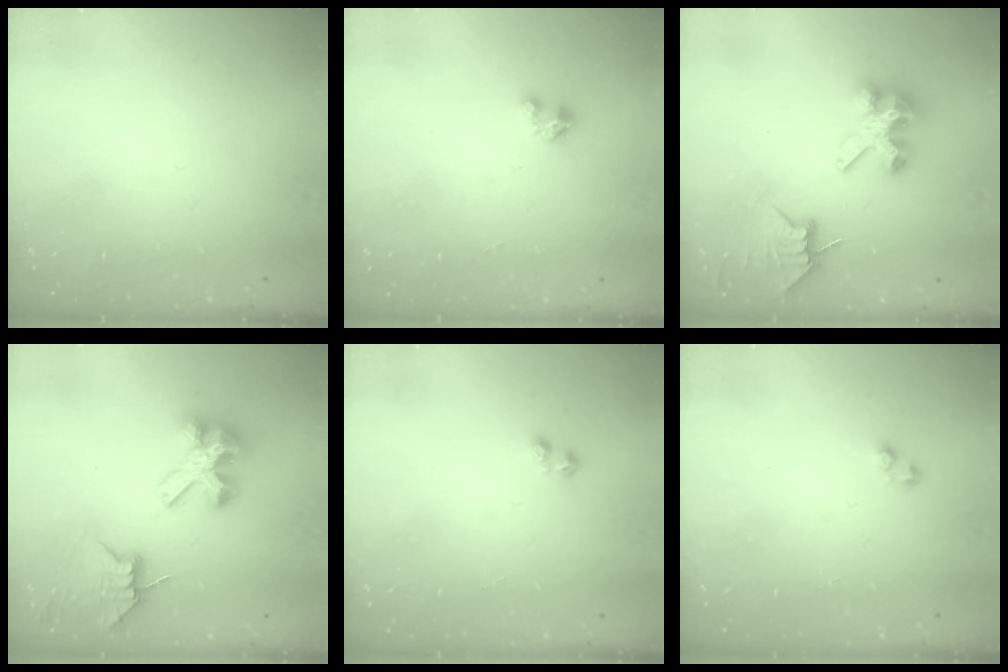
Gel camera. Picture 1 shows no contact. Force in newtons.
{"total": 1.4, "press": 1.4, "slide": 0.2}
{"total": 7.2, "press": 7.2, "slide": 0.6}
{"total": 8.7, "press": 8.7, "slide": 0.7}
{"total": 1.9, "press": 1.8, "slide": 0.5}
{"total": 1.8, "press": 1.8, "slide": 0.2}